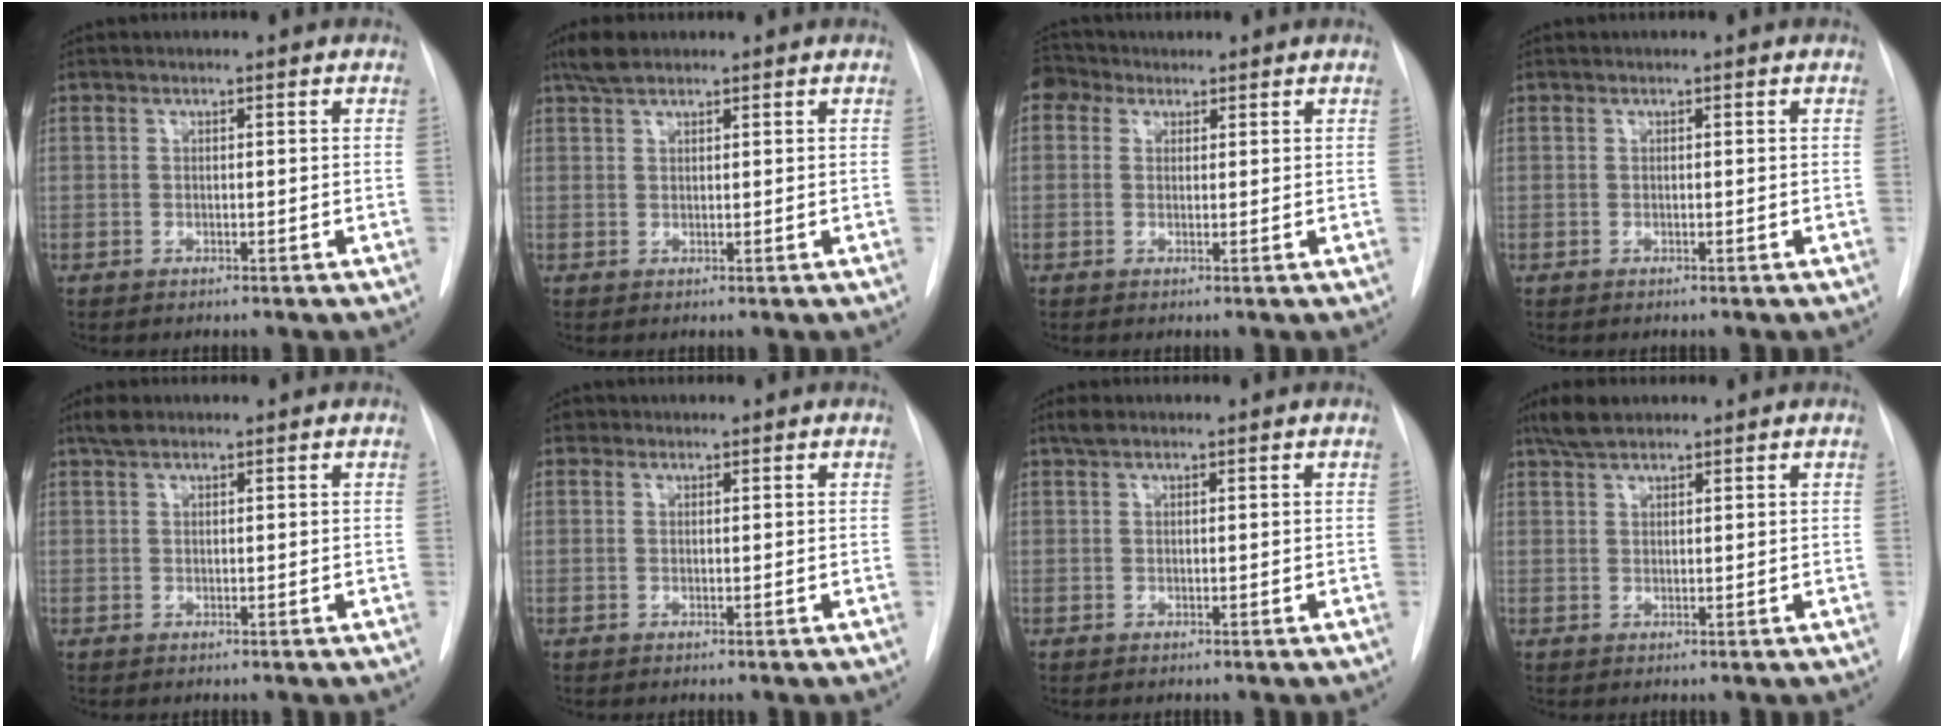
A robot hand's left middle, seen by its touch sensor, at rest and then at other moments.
{"total": 3.0, "force": [2.4, 1.1, 1.5], "torque": [-0.031, 0.010, 0.045]}
{"total": 3.5, "force": [2.2, 2.6, 0.6], "torque": [-0.015, 0.021, 0.038]}
{"total": 0.0}
{"total": 1.8, "force": [1.4, 0.7, 0.9], "torque": [-0.019, 0.012, 0.026]}
{"total": 0.9, "force": [0.5, 0.8, 0.1], "torque": [0.004, 0.005, 0.003]}
{"total": 1.3, "force": [1.0, 0.5, 0.7], "torque": [-0.016, 0.014, 0.018]}
{"total": 3.3, "force": [2.8, 1.0, 1.5], "torque": [-0.035, 0.009, 0.053]}